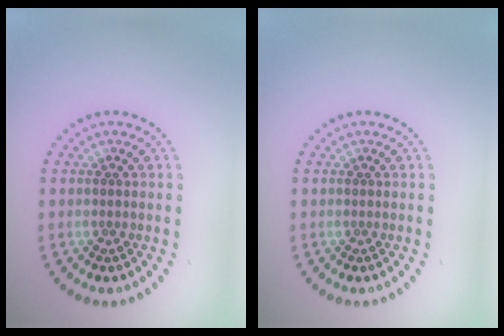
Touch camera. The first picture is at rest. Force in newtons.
{"total": 0.0}